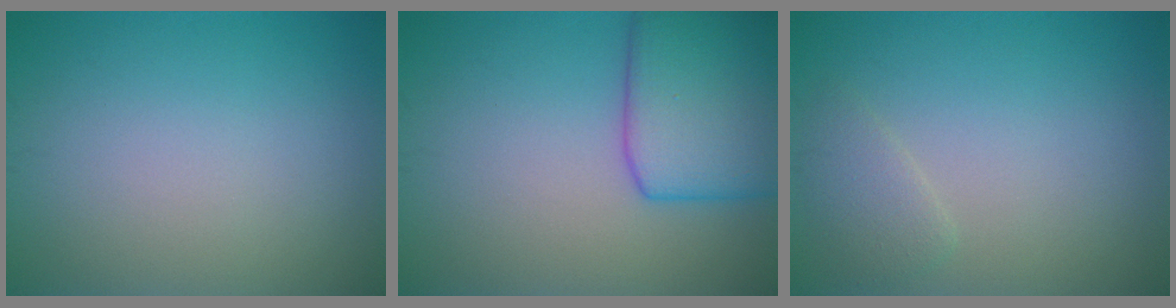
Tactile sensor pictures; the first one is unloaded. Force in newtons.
{"total": 7.8, "press": 7.8, "slide": 0.4}
{"total": 1.6, "press": 1.6, "slide": 0.2}